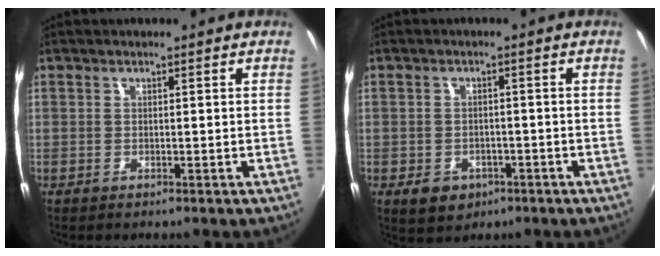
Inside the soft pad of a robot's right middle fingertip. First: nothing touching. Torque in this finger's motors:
{"motor_torque": [0.54, -0.55, 0.05, 0.02]}